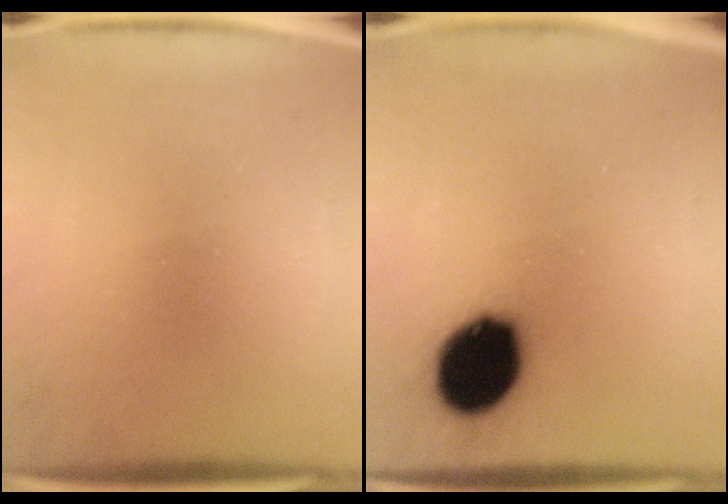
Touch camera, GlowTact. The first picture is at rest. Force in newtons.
{"total": 14.7}